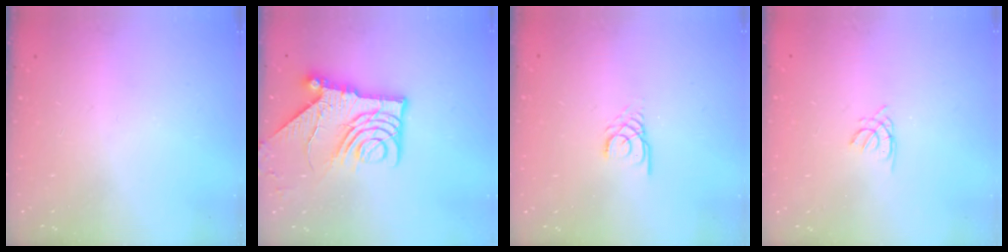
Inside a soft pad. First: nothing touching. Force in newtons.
{"total": 15.5, "press": 15.4, "slide": 1.7}
{"total": 2.2, "press": 2.2, "slide": 0.2}
{"total": 0.5, "press": 0.4, "slide": 0.3}